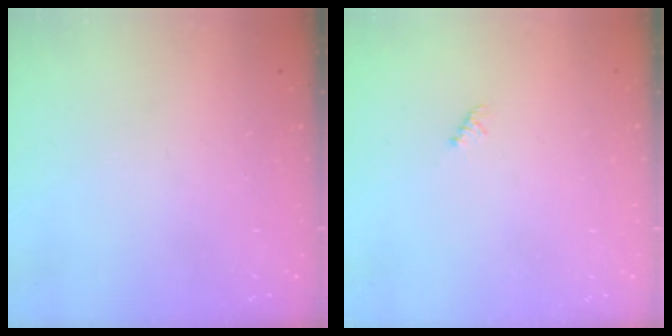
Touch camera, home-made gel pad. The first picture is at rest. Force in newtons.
{"total": 1.1, "press": 1.1, "slide": 0.3}